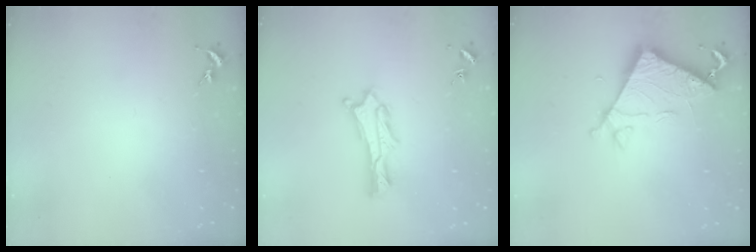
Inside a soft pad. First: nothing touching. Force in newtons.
{"total": 2.0, "press": 2.0, "slide": 0.2}
{"total": 6.7, "press": 6.7, "slide": 0.6}